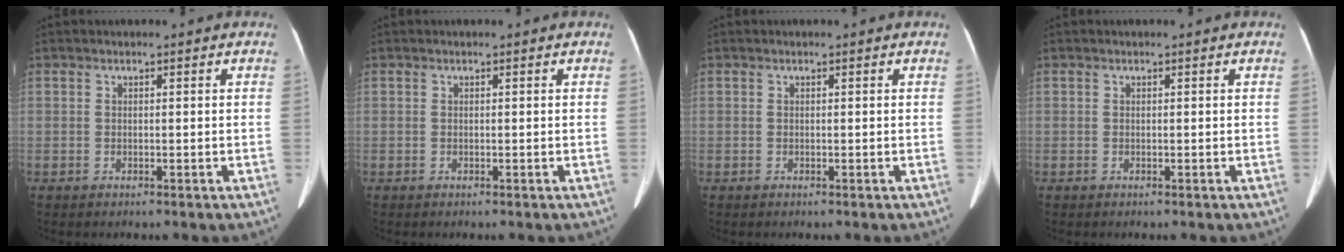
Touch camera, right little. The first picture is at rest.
{"total": 0.0}
{"total": 0.0}
{"total": 0.0}